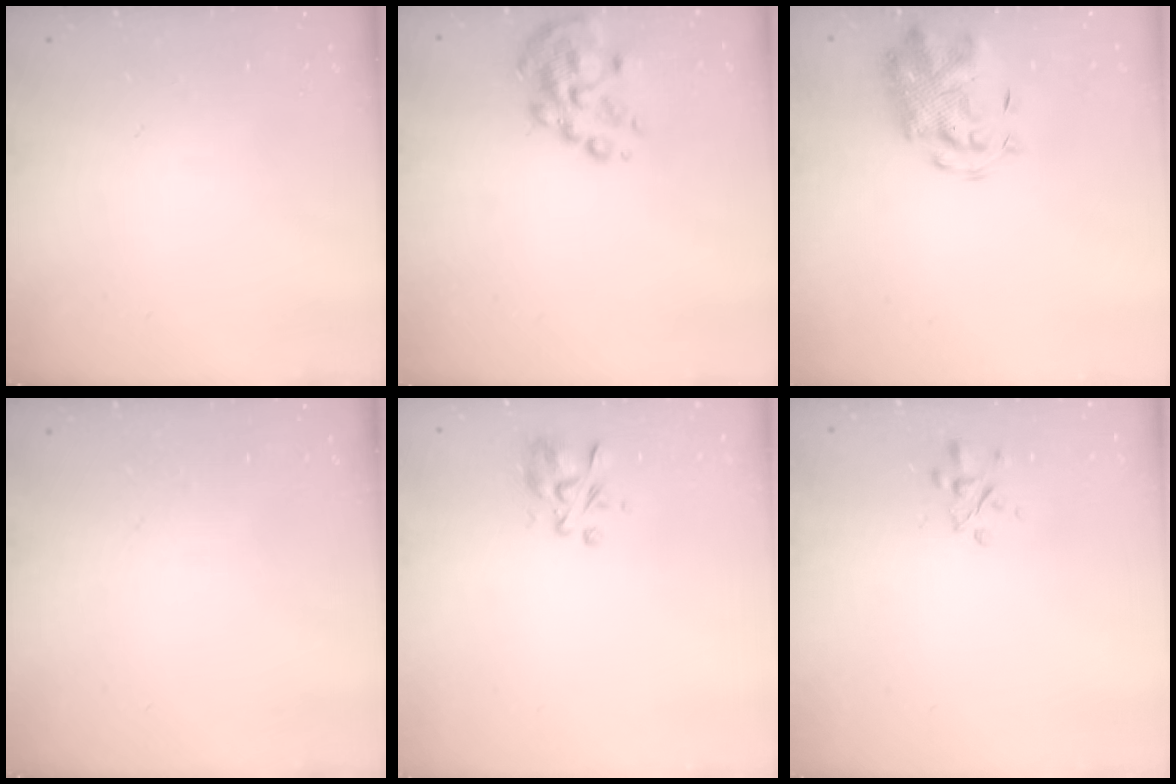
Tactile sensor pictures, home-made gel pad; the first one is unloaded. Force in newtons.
{"total": 9.2, "press": 8.7, "slide": 3.0}
{"total": 3.8, "press": 3.6, "slide": 1.2}
{"total": 0.0}
{"total": 3.4, "press": 3.3, "slide": 0.6}
{"total": 2.5, "press": 2.5, "slide": 0.5}